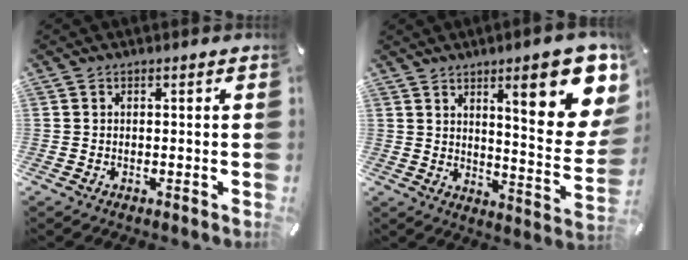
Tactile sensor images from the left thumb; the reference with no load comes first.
{"total": 19.5, "force": [9.8, 5.8, 15.8], "torque": [-0.207, -0.066, 0.144]}